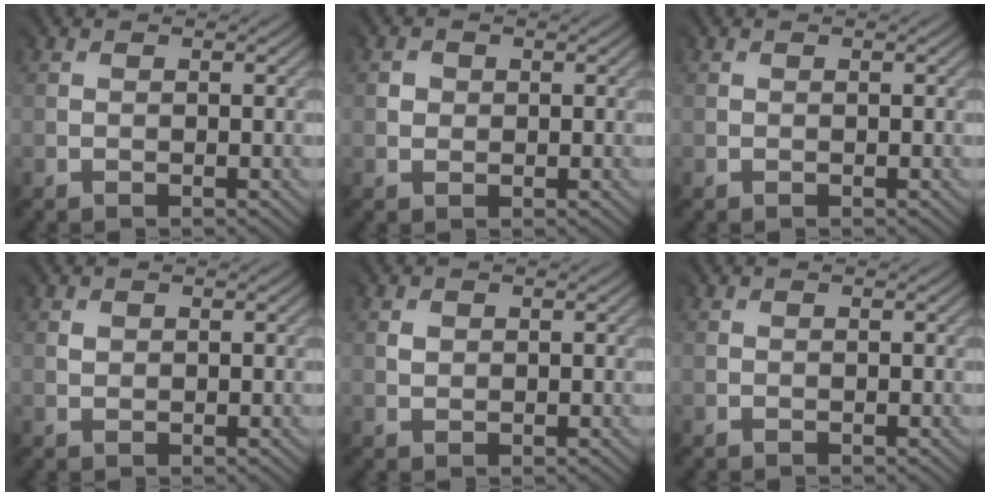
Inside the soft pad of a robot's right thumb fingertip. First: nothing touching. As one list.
[{"total": 1.2, "force": [0.3, 0.8, -0.9], "torque": [0.010, -0.006, 0.004]}, {"total": 0.0}, {"total": 0.9, "force": [0.7, 0.5, -0.3], "torque": [0.004, -0.001, 0.014]}, {"total": 0.9, "force": [0.6, 0.5, -0.4], "torque": [0.004, -0.001, 0.012]}, {"total": 0.0}]